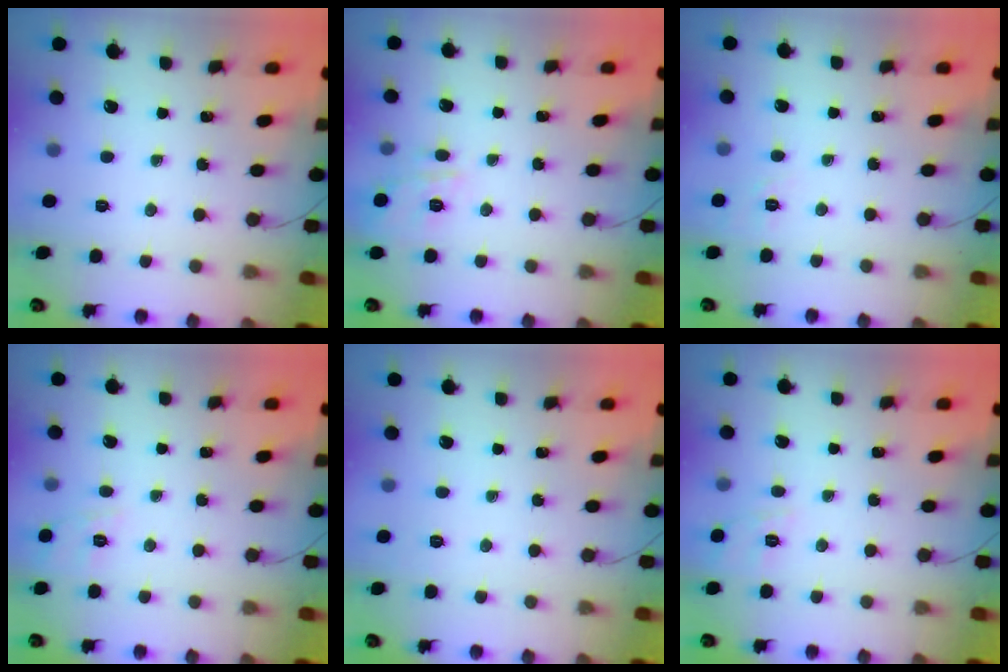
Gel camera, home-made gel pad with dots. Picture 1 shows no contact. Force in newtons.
{"total": 12.4, "press": 12.4, "slide": 0.8}
{"total": 1.8, "press": 0.3, "slide": 1.8}
{"total": 9.6, "press": 9.5, "slide": 1.5}
{"total": 2.0, "press": 1.3, "slide": 1.5}
{"total": 9.6, "press": 9.5, "slide": 1.5}